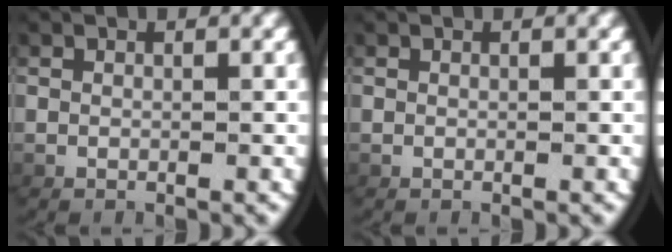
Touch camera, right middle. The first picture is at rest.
{"total": 0.0}